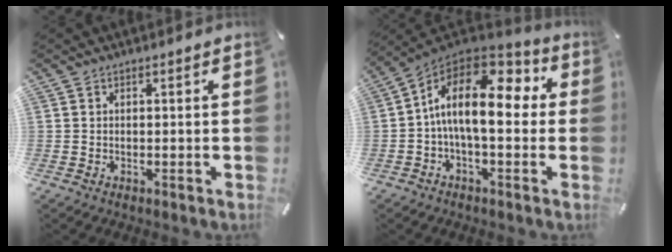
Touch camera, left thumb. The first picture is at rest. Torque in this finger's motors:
{"motor_torque": [0.27, 1.81, 1.50, -1.02, 0.35]}